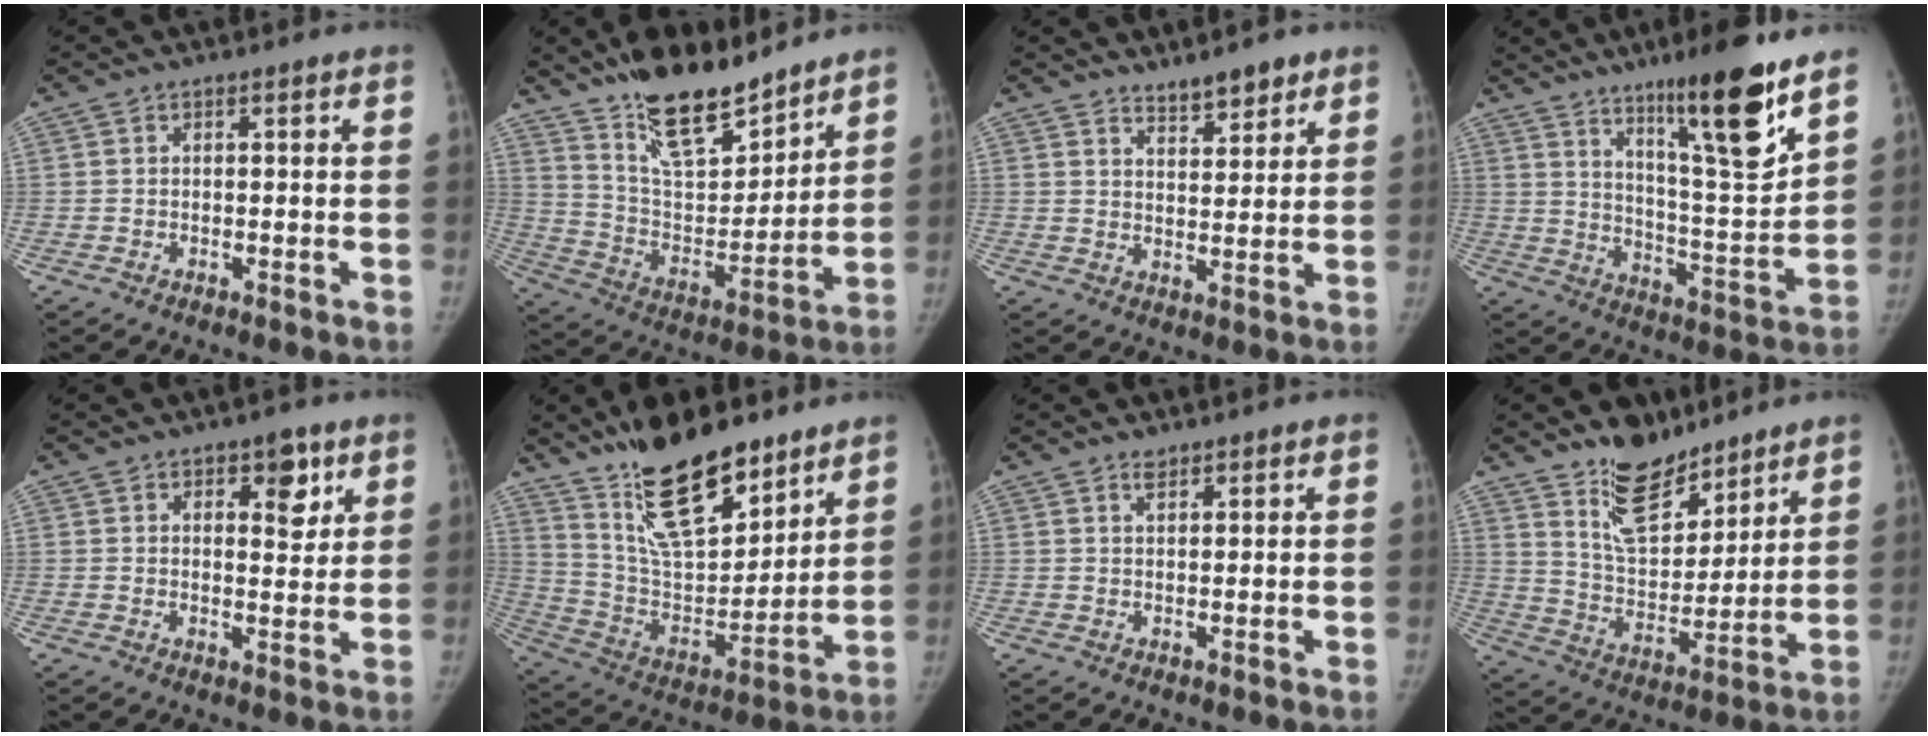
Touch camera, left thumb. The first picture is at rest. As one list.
[{"total": 19.2, "force": [15.0, 6.7, 9.9], "torque": [-0.124, -0.098, 0.264]}, {"total": 5.2, "force": [4.3, 1.7, 2.3], "torque": [-0.011, -0.034, 0.069]}, {"total": 17.8, "force": [11.5, 2.2, 13.5], "torque": [-0.185, -0.078, 0.189]}, {"total": 6.1, "force": [3.3, 3.3, 4.0], "torque": [-0.019, -0.018, 0.042]}, {"total": 22.3, "force": [15.8, 8.7, 13.1], "torque": [-0.174, -0.091, 0.281]}, {"total": 1.7, "force": [1.4, 0.7, 0.6], "torque": [0.001, -0.010, 0.021]}, {"total": 13.8, "force": [10.6, 6.3, 6.2], "torque": [-0.060, -0.083, 0.192]}]